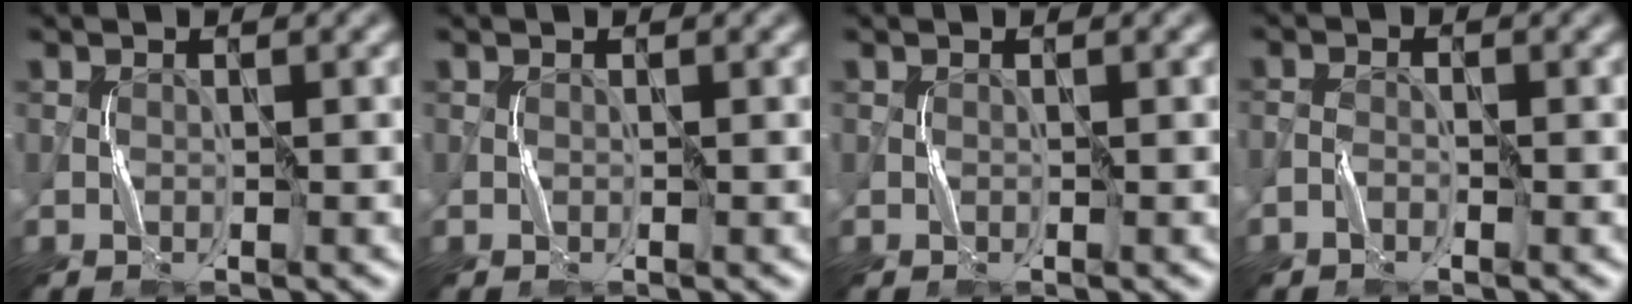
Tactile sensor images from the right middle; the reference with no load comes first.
{"total": 0.0}
{"total": 0.0}
{"total": 1.0, "force": [-0.7, 0.4, 0.6], "torque": [-0.014, 0.004, -0.016]}